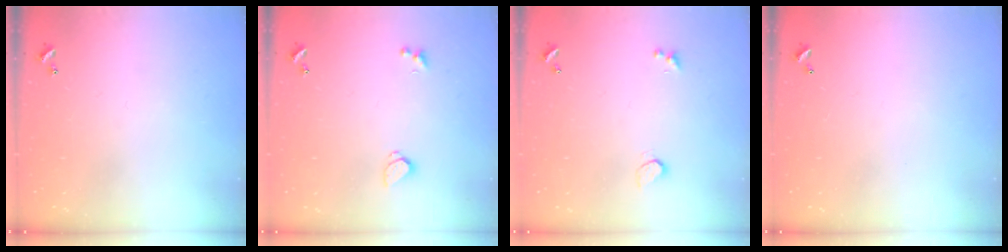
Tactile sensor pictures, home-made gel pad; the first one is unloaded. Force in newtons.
{"total": 0.8, "press": 0.6, "slide": 0.4}
{"total": 0.9, "press": 0.8, "slide": 0.4}
{"total": 2.8, "press": 2.8, "slide": 0.1}